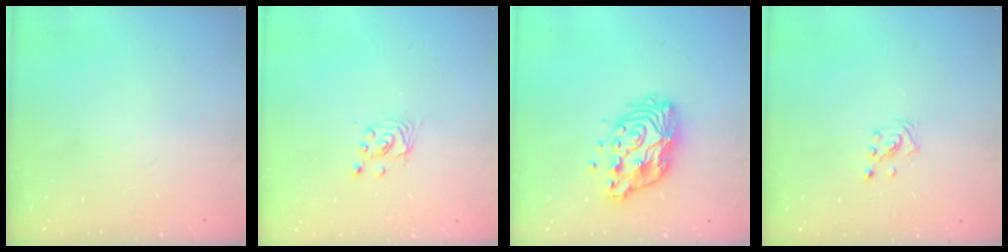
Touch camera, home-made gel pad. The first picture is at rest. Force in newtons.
{"total": 2.8, "press": 2.8, "slide": 0.2}
{"total": 13.5, "press": 13.4, "slide": 1.2}
{"total": 1.4, "press": 1.4, "slide": 0.1}